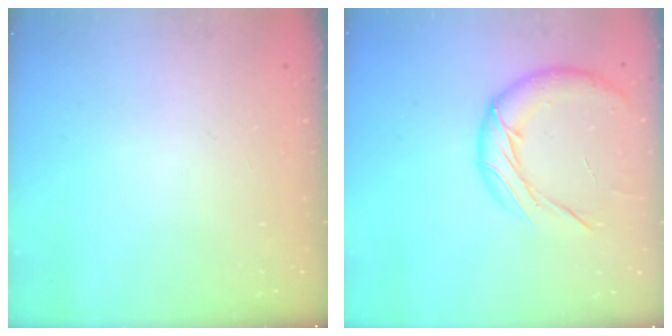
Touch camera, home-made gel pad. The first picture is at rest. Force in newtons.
{"total": 13.1, "press": 13.0, "slide": 1.8}